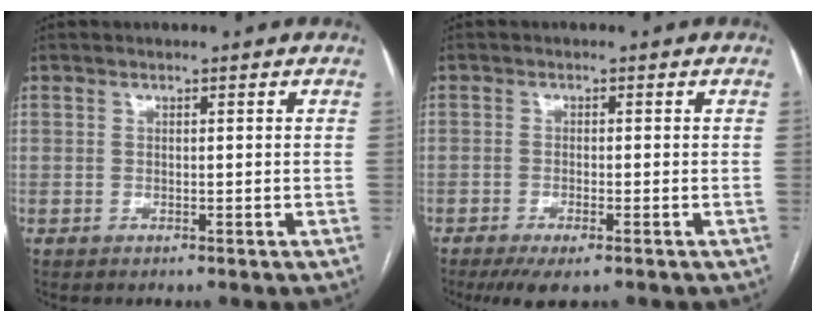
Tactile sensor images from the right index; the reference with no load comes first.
{"total": 4.7, "force": [-3.0, 1.0, 3.4], "torque": [-0.057, -0.011, -0.048]}